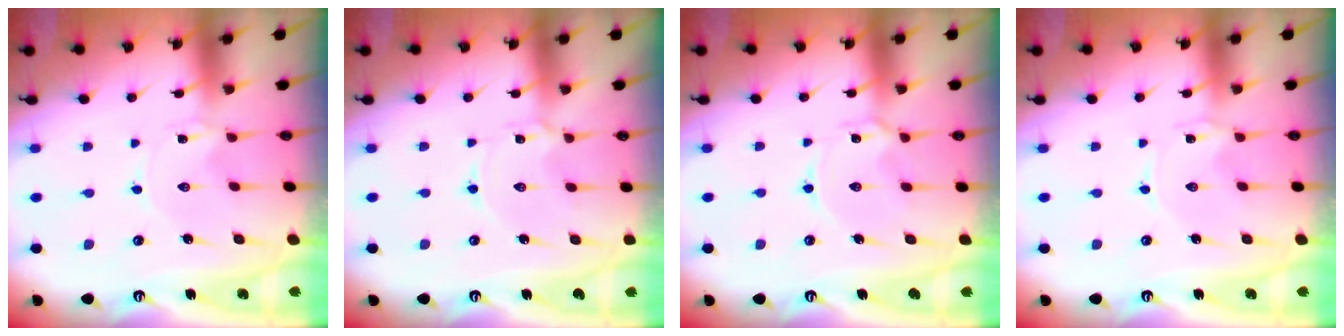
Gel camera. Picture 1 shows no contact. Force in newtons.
{"total": 1.2, "press": 1.2, "slide": 0.2}
{"total": 2.5, "press": 2.4, "slide": 0.4}
{"total": 0.0}